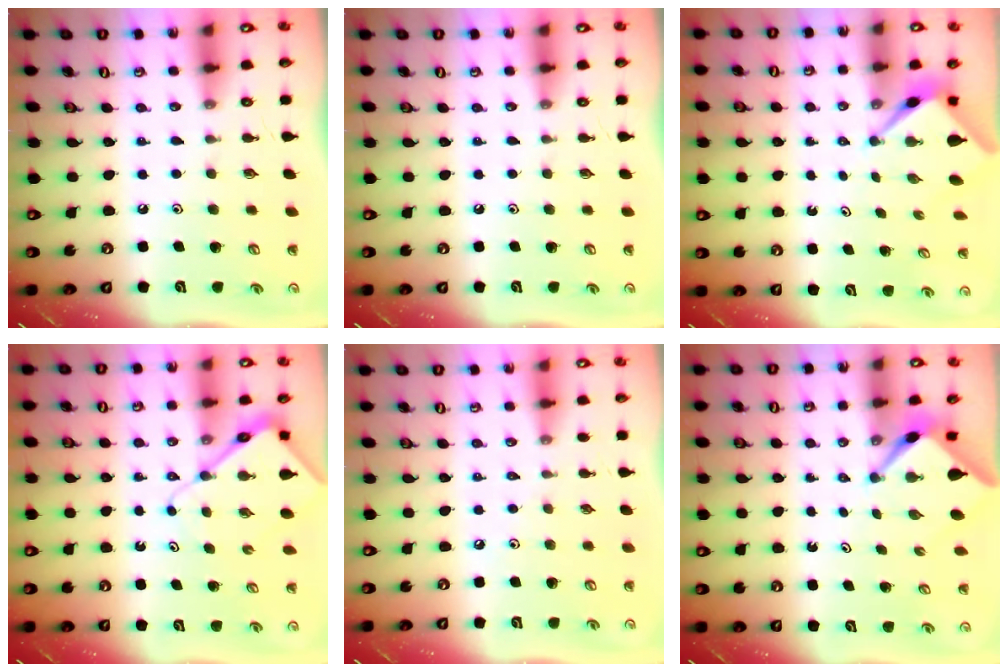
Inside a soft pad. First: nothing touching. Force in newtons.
{"total": 0.0}
{"total": 2.6, "press": 2.6, "slide": 0.2}
{"total": 7.7, "press": 7.7, "slide": 0.8}
{"total": 2.0, "press": 1.9, "slide": 0.4}
{"total": 2.6, "press": 2.6, "slide": 0.3}